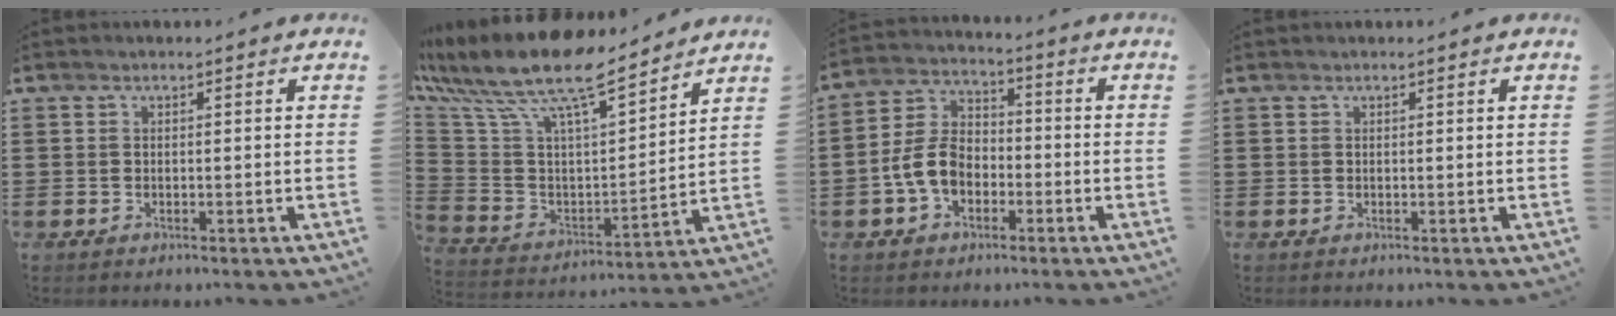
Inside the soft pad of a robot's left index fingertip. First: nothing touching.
{"total": 11.5, "force": [9.5, 2.6, 6.0], "torque": [-0.151, -0.068, 0.160]}
{"total": 7.7, "force": [-2.5, 5.3, 5.1], "torque": [-0.126, 0.012, -0.054]}
{"total": 0.0}